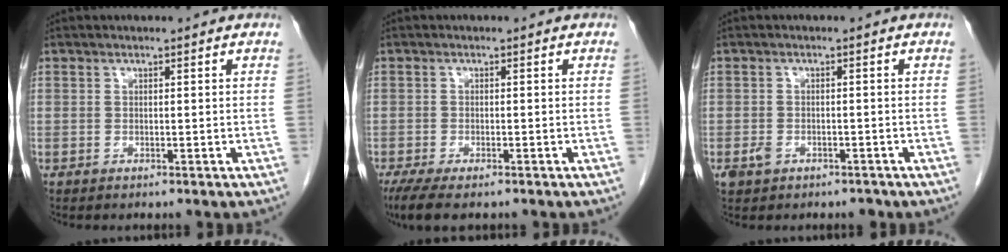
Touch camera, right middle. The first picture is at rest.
{"total": 5.8, "force": [-4.2, 1.7, 3.6], "torque": [-0.061, -0.014, -0.068]}
{"total": 2.7, "force": [-1.6, 1.8, 1.2], "torque": [-0.020, 0.003, -0.018]}